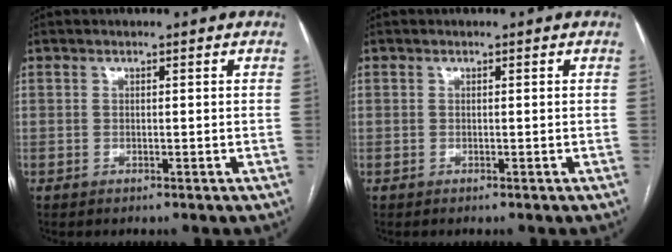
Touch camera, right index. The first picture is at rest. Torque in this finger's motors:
{"motor_torque": [-0.25, 0.14, -0.74, -0.15]}